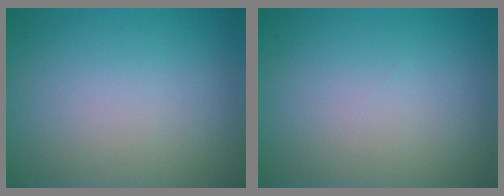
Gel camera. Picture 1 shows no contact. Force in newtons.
{"total": 0.0}